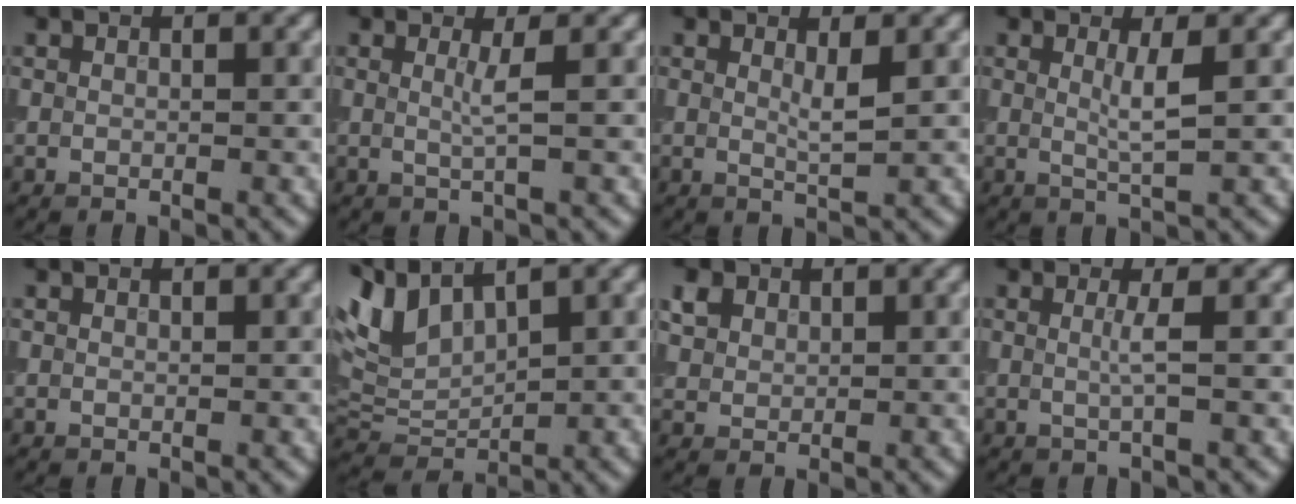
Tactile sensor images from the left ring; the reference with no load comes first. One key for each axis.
{"total": 1.5, "fx": 0.2, "fy": 0.3, "fz": 1.5, "tx": -0.027, "ty": -0.004, "tz": -0.001}
{"total": 1.6, "fx": 0.6, "fy": 0.2, "fz": 1.5, "tx": -0.026, "ty": -0.006, "tz": 0.008}
{"total": 2.3, "fx": 0.5, "fy": 0.4, "fz": 2.2, "tx": -0.041, "ty": -0.005, "tz": 0.007}
{"total": 0.0}
{"total": 5.2, "fx": 3.0, "fy": 2.6, "fz": 3.4, "tx": -0.082, "ty": 0.011, "tz": 0.057}
{"total": 1.8, "fx": 0.9, "fy": 1.5, "fz": 0.6, "tx": -0.019, "ty": 0.003, "tz": 0.018}
{"total": 1.5, "fx": 0.1, "fy": 0.2, "fz": 1.5, "tx": -0.027, "ty": -0.001, "tz": -0.004}